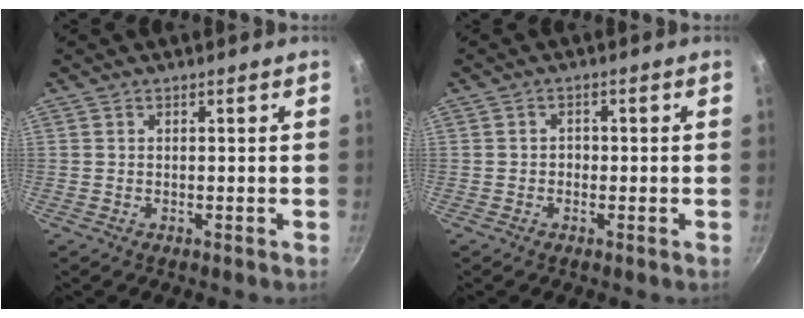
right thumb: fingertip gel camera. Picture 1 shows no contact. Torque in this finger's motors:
{"motor_torque": [-0.47, 0.28, 0.13, 0.27, 0.08]}